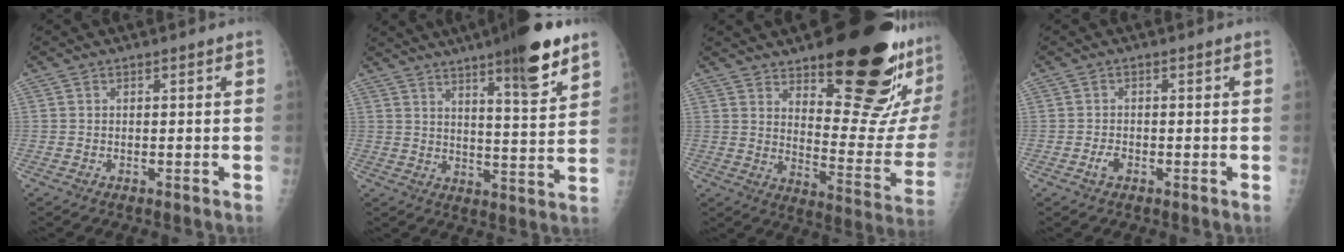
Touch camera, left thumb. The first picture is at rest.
{"total": 15.3, "force": [9.8, 2.5, 11.5], "torque": [-0.147, -0.053, 0.143]}
{"total": 25.7, "force": [15.6, 7.7, 19.0], "torque": [-0.227, -0.101, 0.225]}
{"total": 1.8, "force": [-0.9, 1.1, 1.1], "torque": [-0.022, 0.004, -0.018]}